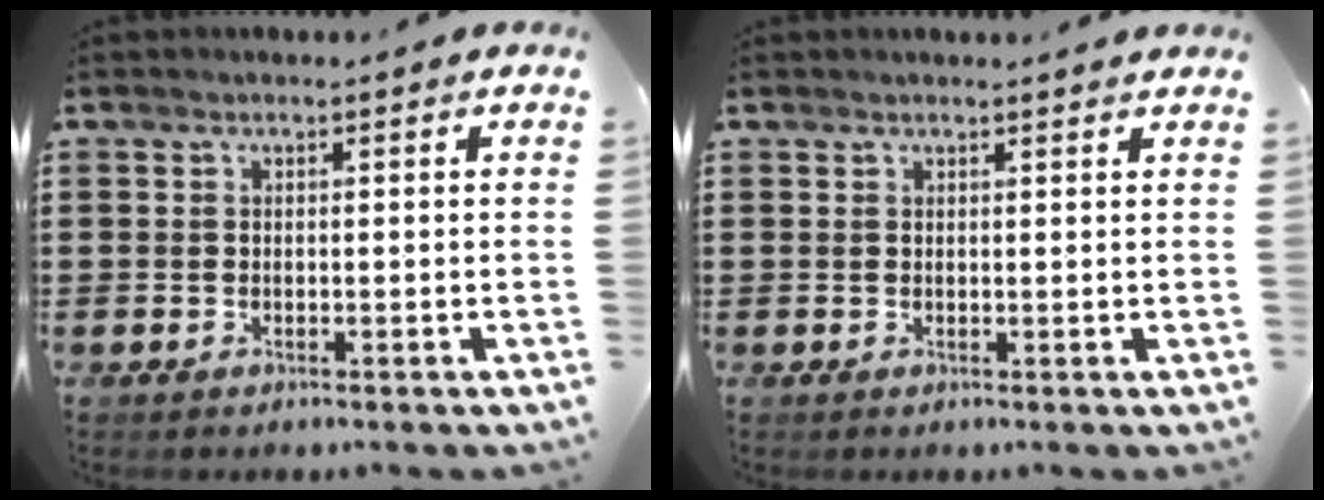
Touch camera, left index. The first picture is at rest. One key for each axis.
{"total": 1.0, "fx": 1.0, "fy": -0.1, "fz": 0.3, "tx": -0.006, "ty": -0.003, "tz": 0.021}